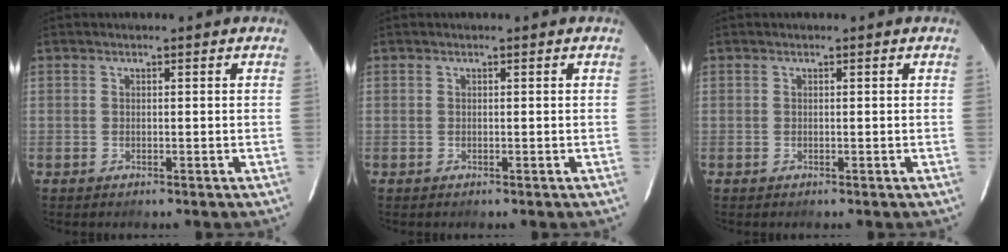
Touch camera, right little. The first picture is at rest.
{"total": 0.0}
{"total": 0.0}